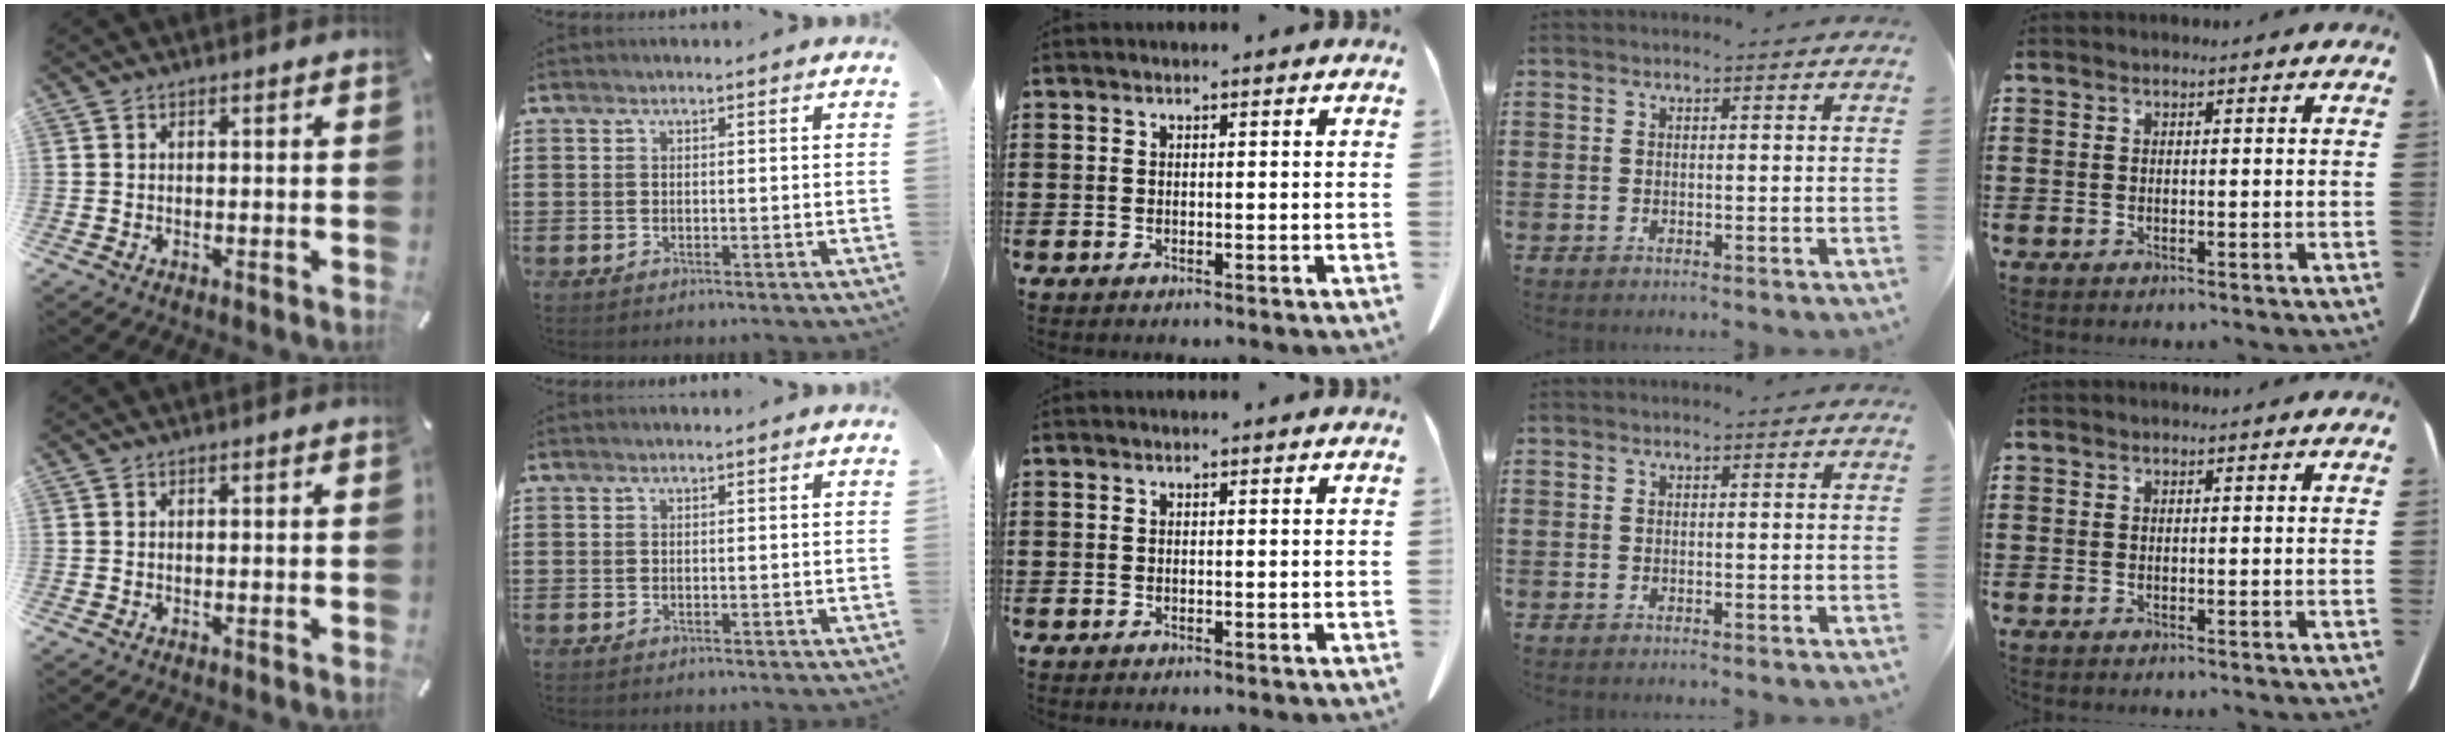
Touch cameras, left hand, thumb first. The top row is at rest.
{}